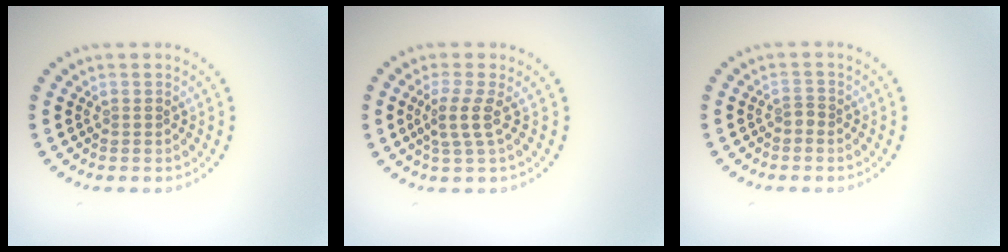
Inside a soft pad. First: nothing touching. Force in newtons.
{"total": 2.2, "press": 1.5, "slide": 1.6}
{"total": 0.9, "press": 0.6, "slide": 0.7}